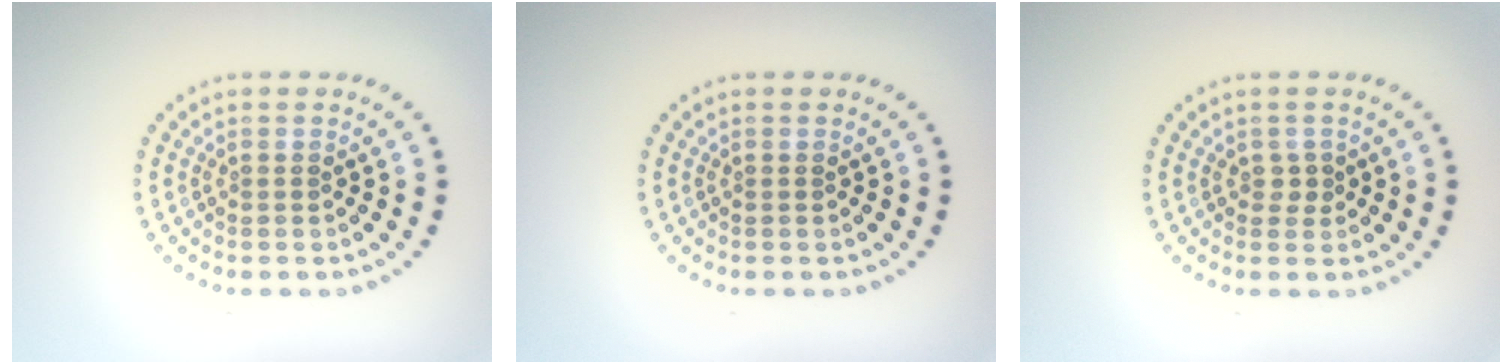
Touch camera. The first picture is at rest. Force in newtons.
{"total": 0.0}
{"total": 0.9, "press": 0.8, "slide": 0.4}